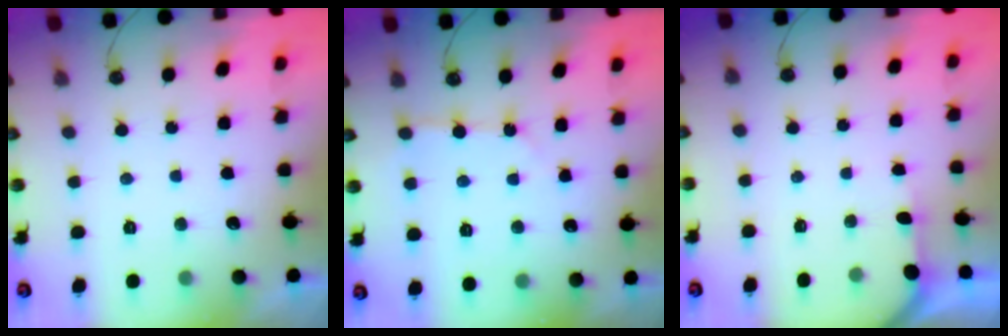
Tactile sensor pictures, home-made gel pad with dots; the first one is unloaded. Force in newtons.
{"total": 3.4, "press": 3.4, "slide": 0.3}
{"total": 2.4, "press": 2.4, "slide": 0.3}